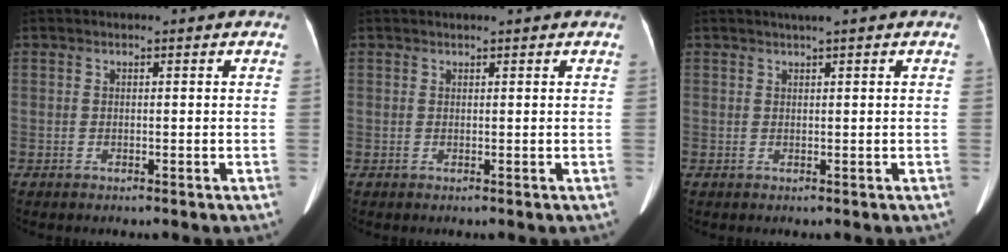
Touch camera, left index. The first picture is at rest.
{"total": 1.2, "force": [1.1, 0.0, 0.5], "torque": [-0.006, 0.016, 0.016]}
{"total": 1.2, "force": [0.8, -0.2, 0.8], "torque": [-0.016, 0.004, 0.018]}